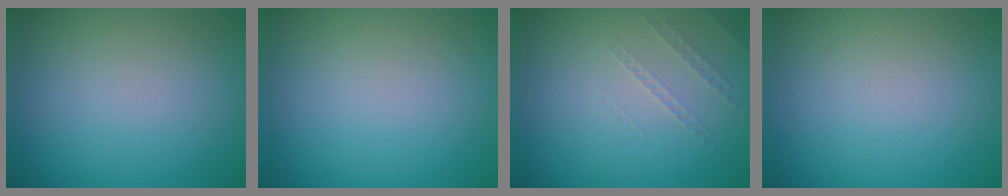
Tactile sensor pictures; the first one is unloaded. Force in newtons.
{"total": 0.0}
{"total": 1.0, "press": 0.4, "slide": 0.9}
{"total": 0.0}